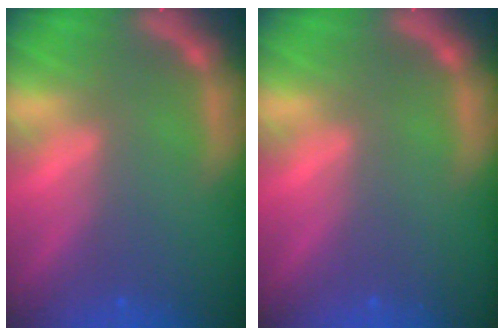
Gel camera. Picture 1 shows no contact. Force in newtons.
{"total": 0.0}